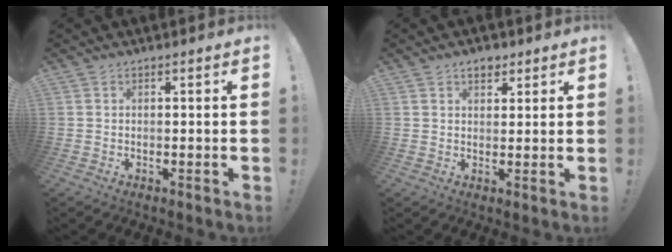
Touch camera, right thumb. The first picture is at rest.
{"total": 3.6, "force": [2.3, 2.3, 1.4], "torque": [-0.008, -0.011, 0.037]}